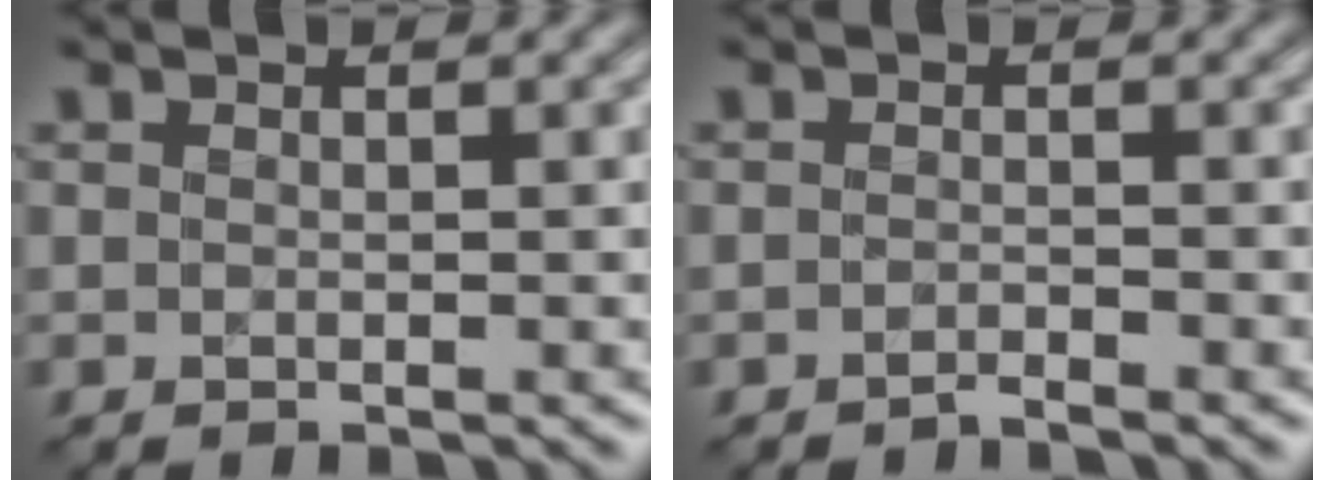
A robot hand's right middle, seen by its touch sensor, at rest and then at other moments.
{"total": 0.9, "force": [-0.9, -0.1, 0.2], "torque": [-0.002, 0.006, -0.019]}